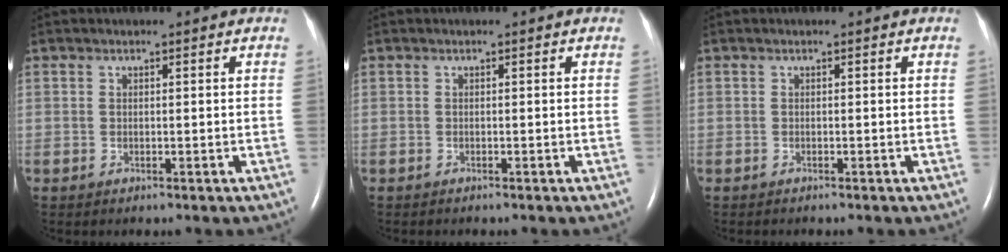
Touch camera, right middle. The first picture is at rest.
{"total": 0.8, "force": [-0.7, 0.2, 0.4], "torque": [-0.006, -0.002, -0.008]}
{"total": 0.9, "force": [-0.8, 0.2, 0.4], "torque": [-0.007, -0.002, -0.009]}